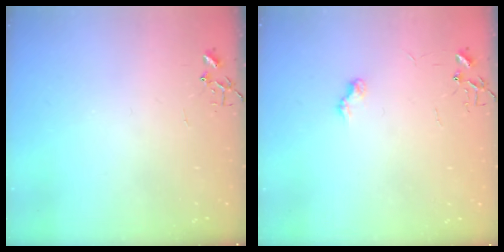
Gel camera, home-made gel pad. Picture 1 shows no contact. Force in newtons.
{"total": 6.6, "press": 6.6, "slide": 0.7}